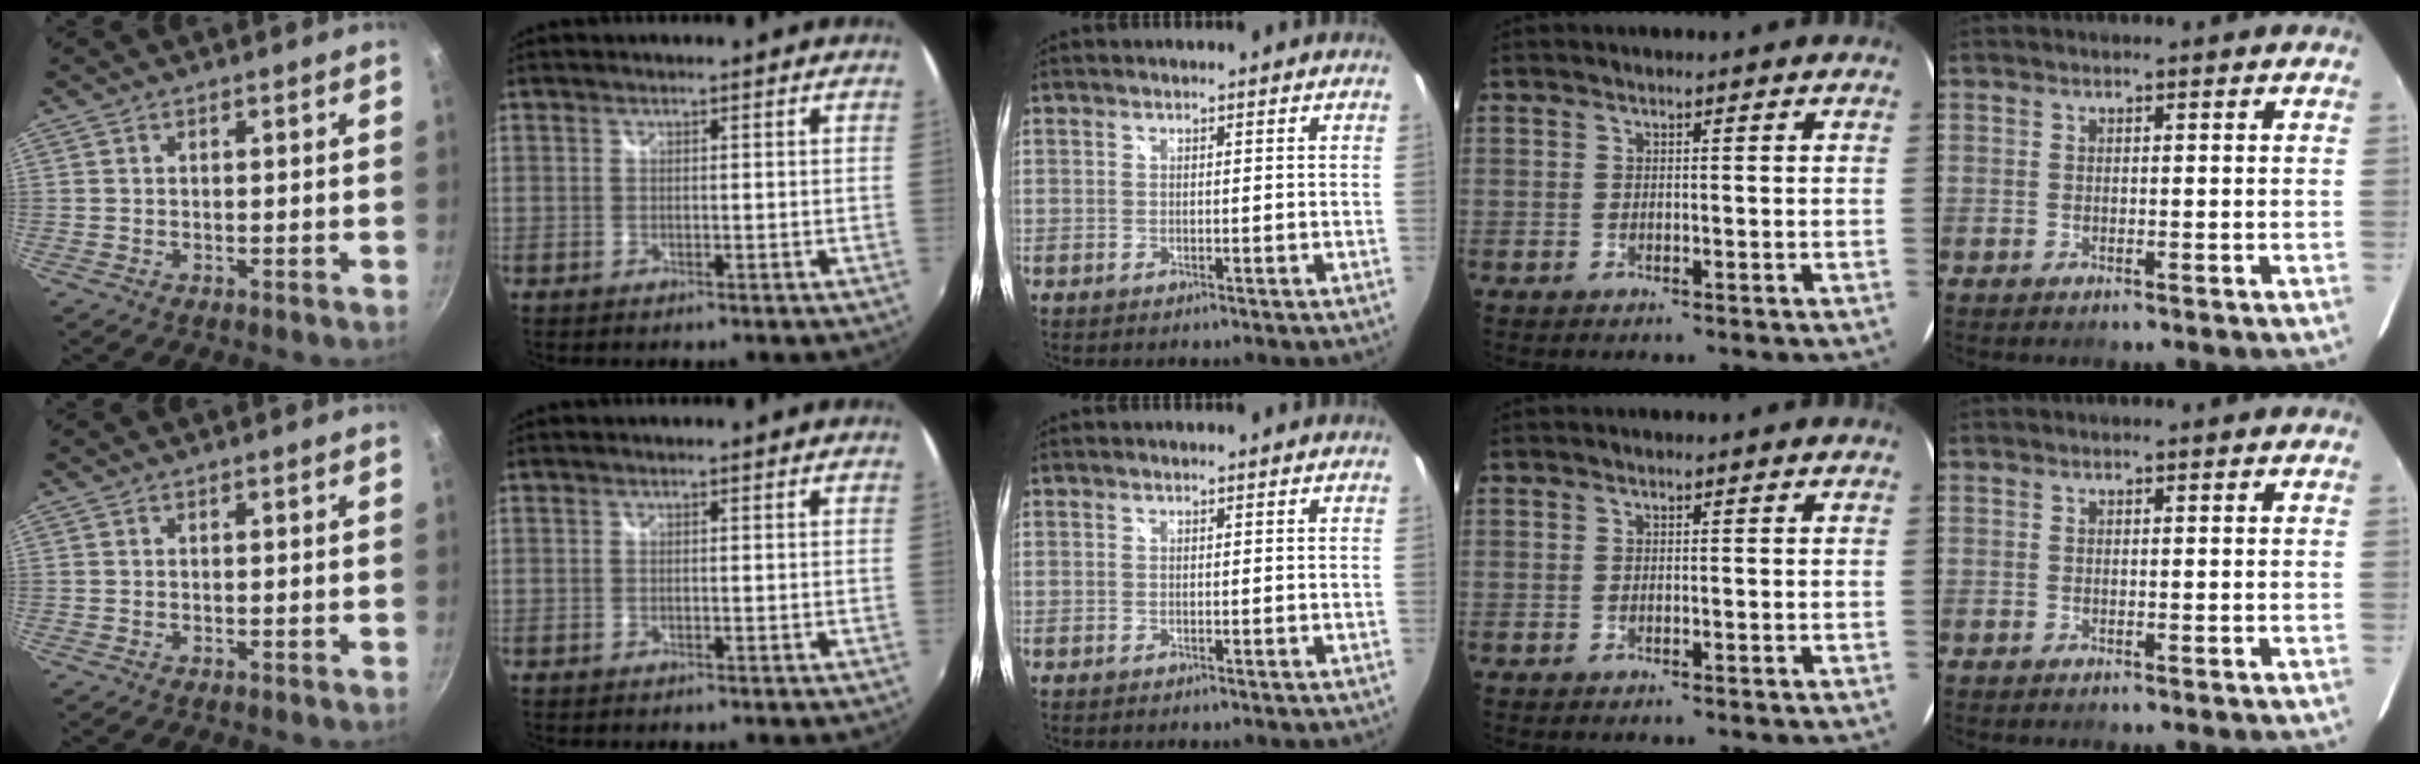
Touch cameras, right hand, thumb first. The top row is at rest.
{}